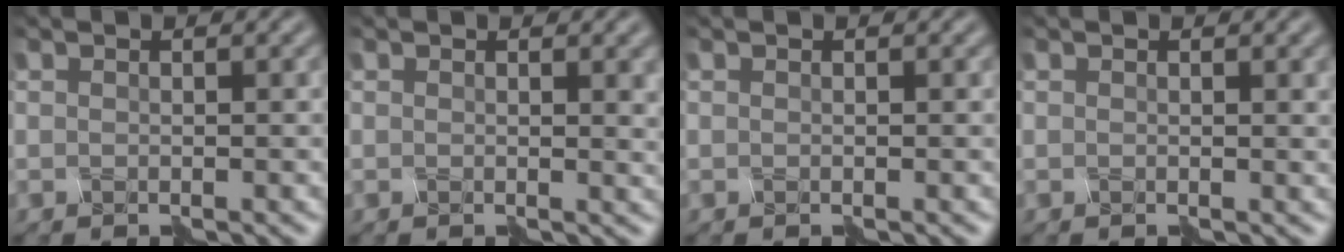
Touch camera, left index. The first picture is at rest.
{"total": 1.6, "force": [0.7, 0.5, 1.4], "torque": [-0.019, 0.002, 0.014]}
{"total": 0.0}
{"total": 0.6, "force": [0.3, 0.0, 0.5], "torque": [-0.006, 0.000, 0.007]}